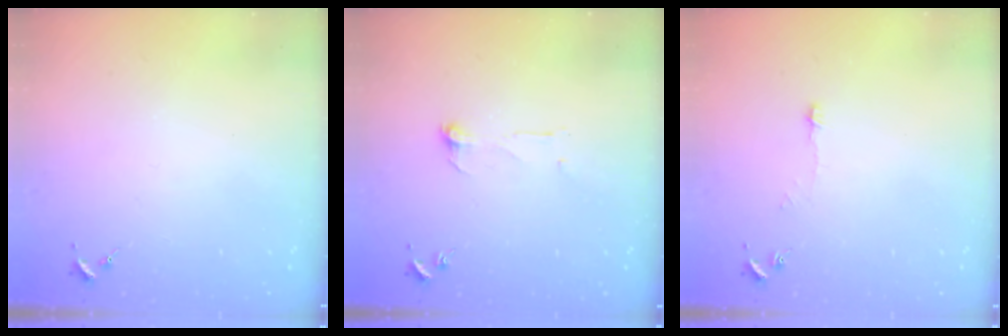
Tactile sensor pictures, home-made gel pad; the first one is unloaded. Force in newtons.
{"total": 5.5, "press": 5.5, "slide": 0.6}
{"total": 3.7, "press": 3.7, "slide": 0.3}